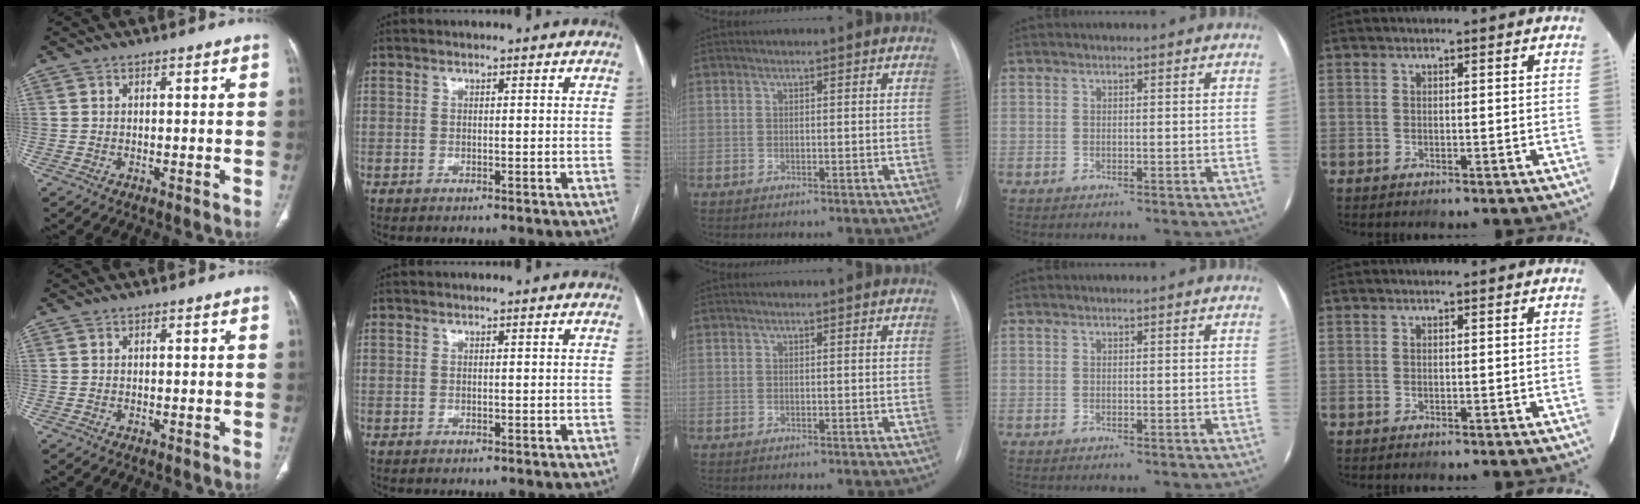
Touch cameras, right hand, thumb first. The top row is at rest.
{}